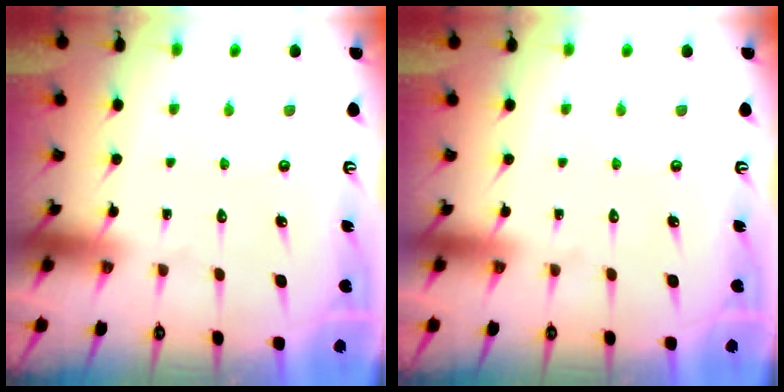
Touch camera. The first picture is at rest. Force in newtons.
{"total": 0.0}